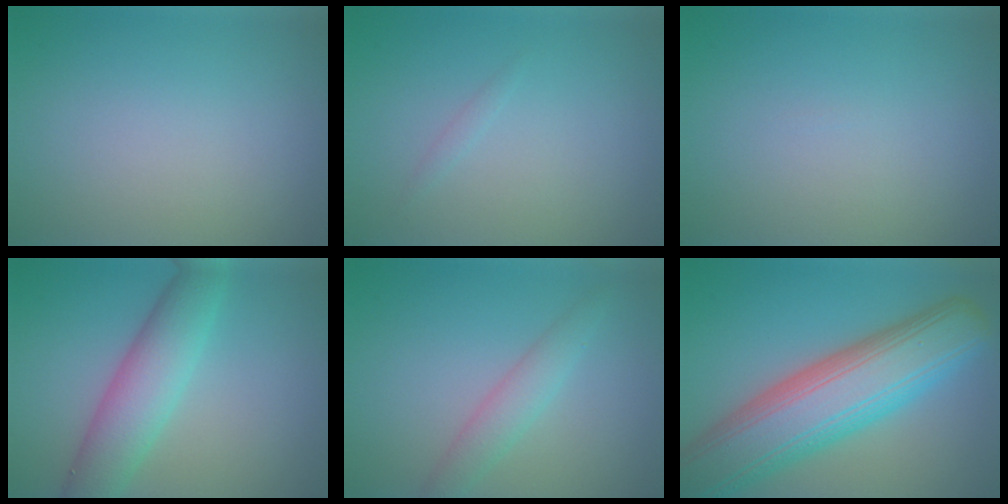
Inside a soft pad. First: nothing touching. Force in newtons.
{"total": 0.6, "press": 0.6, "slide": 0.0}
{"total": 0.0}
{"total": 5.8, "press": 5.7, "slide": 0.3}
{"total": 2.9, "press": 2.9, "slide": 0.1}
{"total": 12.1, "press": 12.1, "slide": 0.7}